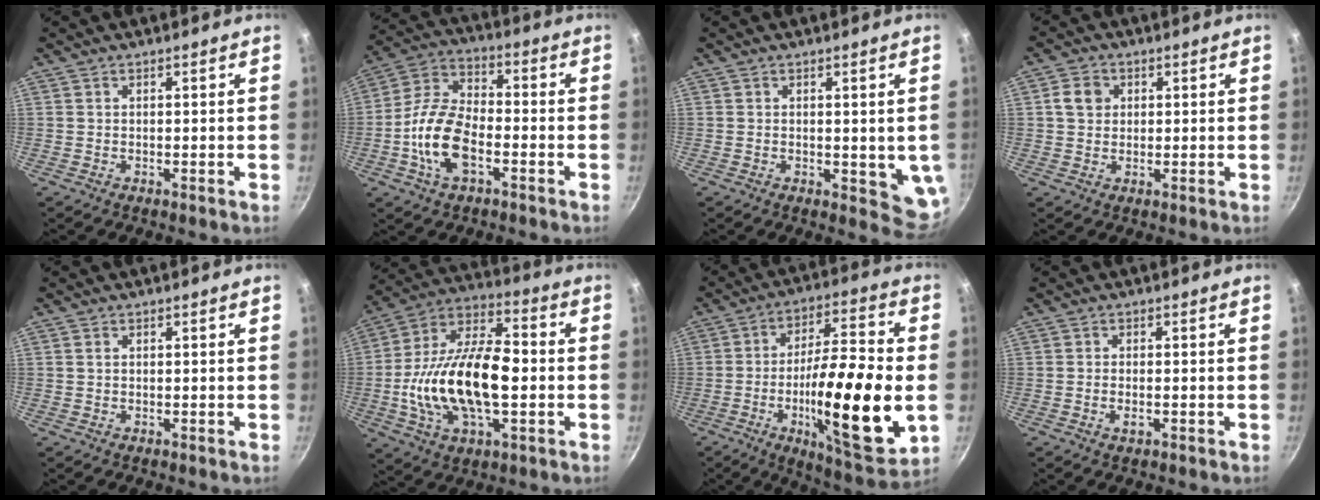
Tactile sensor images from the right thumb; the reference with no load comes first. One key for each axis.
{"total": 13.7, "fx": -4.1, "fy": 7.3, "fz": 10.8, "tx": -0.200, "ty": 0.039, "tz": -0.093}
{"total": 6.1, "fx": 0.5, "fy": 3.0, "fz": 5.3, "tx": -0.053, "ty": -0.022, "tz": 0.008}
{"total": 4.3, "fx": 1.0, "fy": 3.7, "fz": 2.0, "tx": -0.016, "ty": 0.005, "tz": 0.013}
{"total": 0.7, "fx": 0.2, "fy": 0.5, "fz": 0.4, "tx": -0.008, "ty": 0.002, "tz": 0.003}
{"total": 22.7, "fx": -2.4, "fy": 11.9, "fz": 19.2, "tx": -0.338, "ty": 0.037, "tz": -0.048}
{"total": 23.8, "fx": -4.7, "fy": 6.3, "fz": 22.5, "tx": -0.355, "ty": 0.017, "tz": -0.073}
{"total": 2.0, "fx": -0.7, "fy": 0.9, "fz": 1.6, "tx": -0.036, "ty": 0.002, "tz": -0.015}